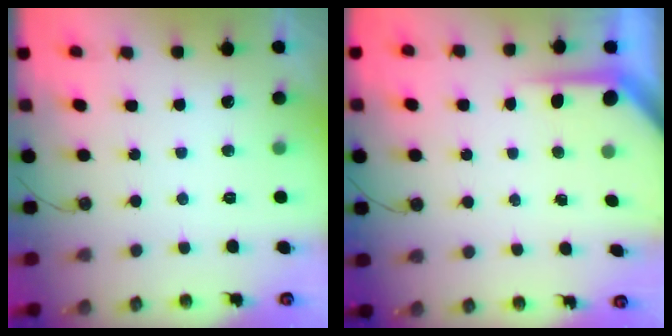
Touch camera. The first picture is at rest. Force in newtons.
{"total": 4.9, "press": 4.9, "slide": 0.3}